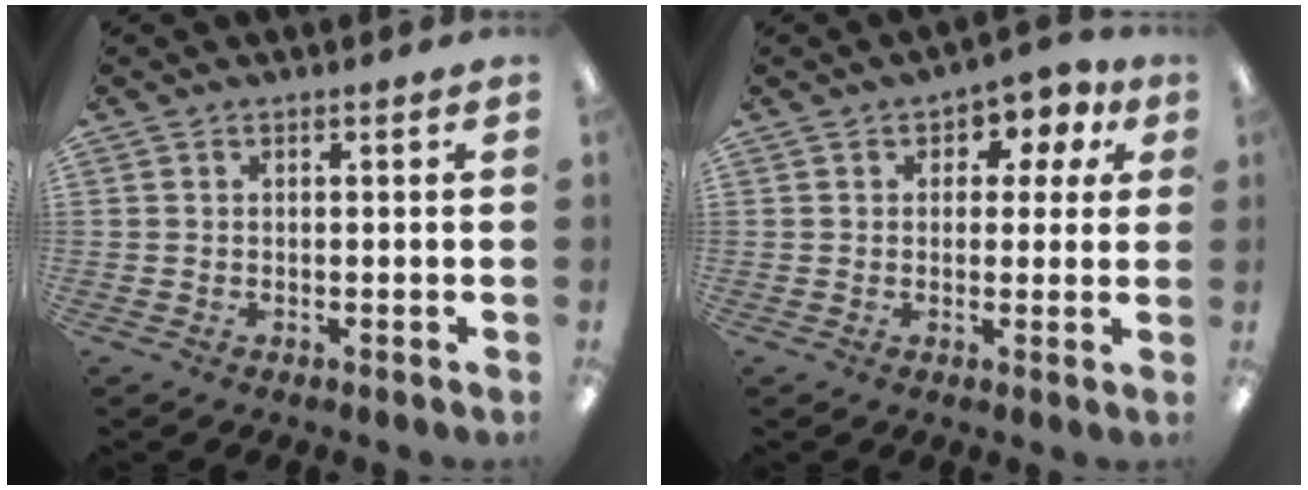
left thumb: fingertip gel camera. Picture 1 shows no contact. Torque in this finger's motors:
{"motor_torque": [0.02, 0.33, -0.30, 0.19, 0.01]}